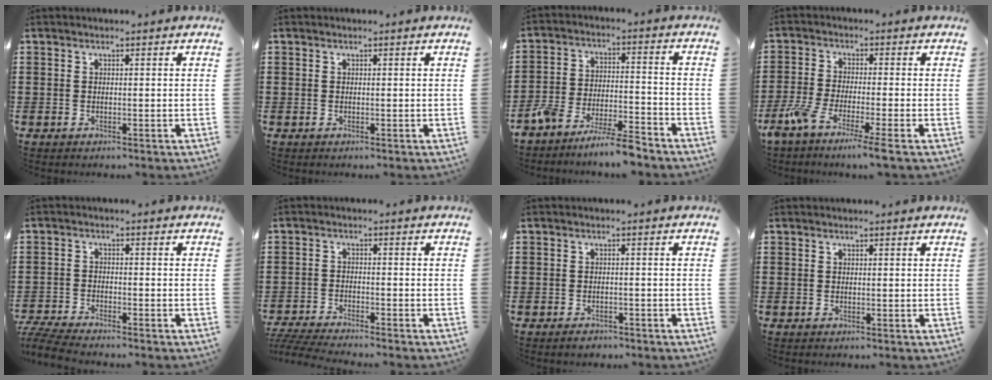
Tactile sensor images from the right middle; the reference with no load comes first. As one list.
[{"total": 0.0}, {"total": 7.6, "force": [-7.4, 0.3, 1.8], "torque": [-0.035, 0.010, -0.143]}, {"total": 5.4, "force": [-4.2, -0.4, 3.4], "torque": [-0.092, -0.026, -0.087]}, {"total": 4.2, "force": [-4.1, 0.0, 0.9], "torque": [-0.036, -0.007, -0.088]}, {"total": 4.0, "force": [-3.9, -0.2, 0.9], "torque": [-0.029, -0.008, -0.083]}, {"total": 1.2, "force": [-1.2, 0.3, 0.1], "torque": [-0.007, 0.000, -0.024]}, {"total": 0.0}]